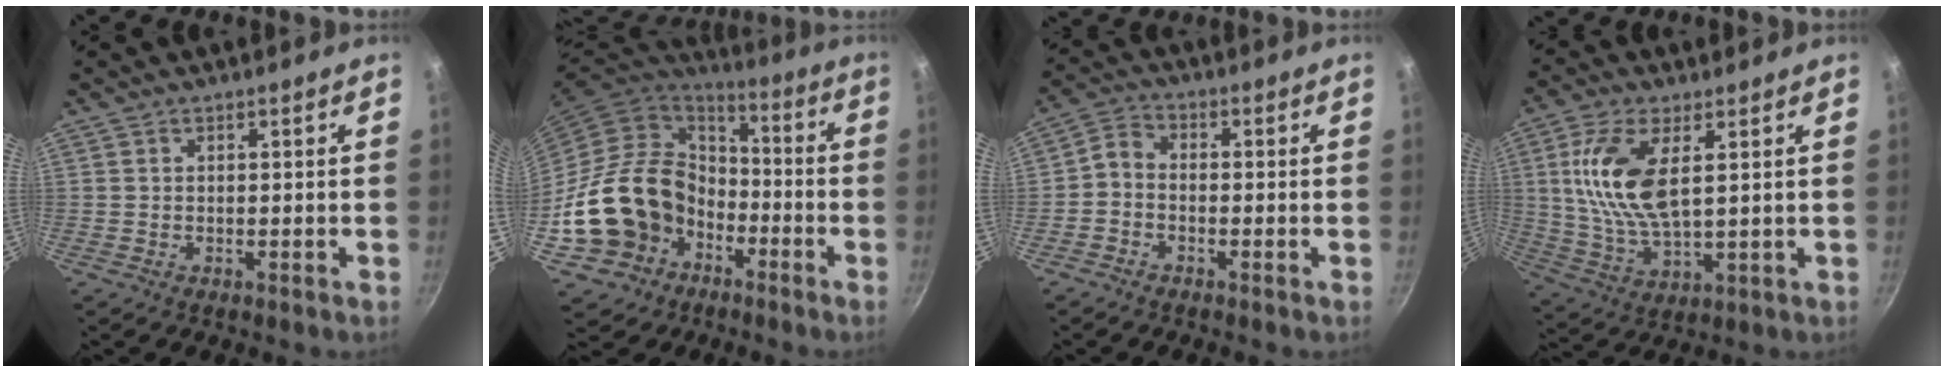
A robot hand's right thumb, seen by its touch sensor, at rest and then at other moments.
{"total": 19.7, "force": [-6.3, 16.2, 9.2], "torque": [-0.126, 0.054, -0.089]}
{"total": 3.6, "force": [-1.6, 2.5, 2.1], "torque": [-0.046, 0.029, -0.044]}
{"total": 13.3, "force": [3.3, 6.0, 11.4], "torque": [-0.228, -0.011, 0.070]}